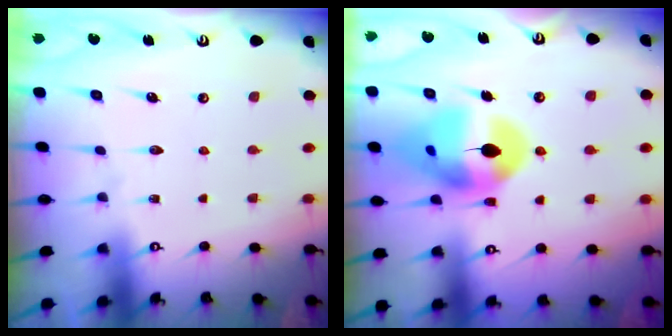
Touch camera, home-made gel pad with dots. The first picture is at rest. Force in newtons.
{"total": 15.4, "press": 15.3, "slide": 1.5}